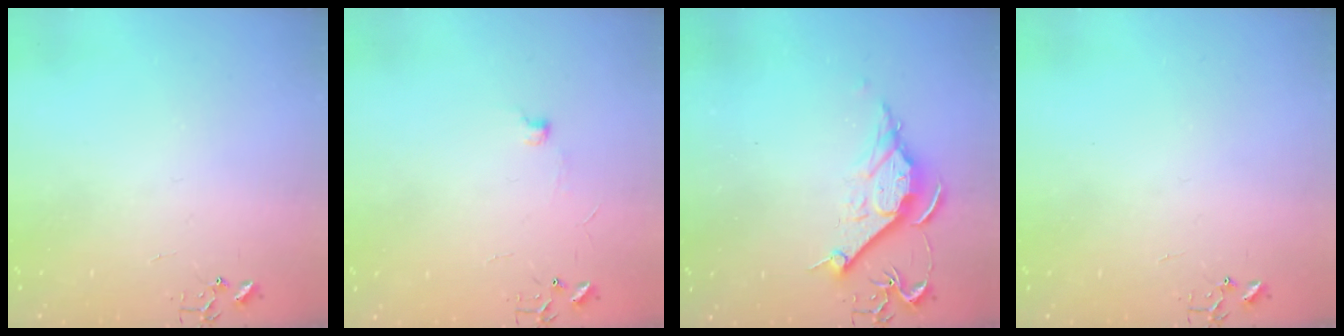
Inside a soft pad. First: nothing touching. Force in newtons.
{"total": 5.6, "press": 5.6, "slide": 0.7}
{"total": 10.7, "press": 10.7, "slide": 0.7}
{"total": 0.0}